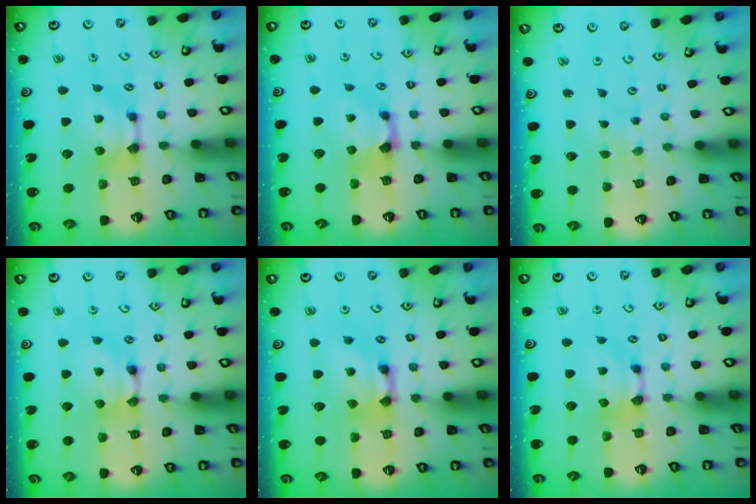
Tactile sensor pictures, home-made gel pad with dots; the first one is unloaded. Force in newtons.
{"total": 0.7, "press": 0.2, "slide": 0.7}
{"total": 4.8, "press": 4.8, "slide": 0.2}
{"total": 1.8, "press": 1.7, "slide": 0.1}
{"total": 3.1, "press": 3.1, "slide": 0.3}
{"total": 0.0}